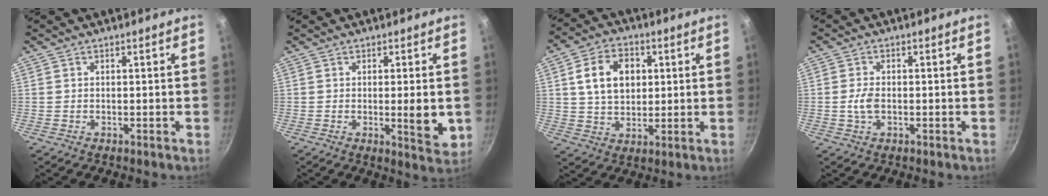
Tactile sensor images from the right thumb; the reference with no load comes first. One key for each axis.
{"total": 6.2, "fx": -0.4, "fy": 1.5, "fz": 6.0, "tx": -0.085, "ty": -0.016, "tz": -0.004}
{"total": 11.2, "fx": 2.4, "fy": 8.1, "fz": 7.4, "tx": -0.104, "ty": 0.002, "tz": 0.040}
{"total": 3.2, "fx": -0.5, "fy": 1.9, "fz": 2.5, "tx": -0.051, "ty": 0.007, "tz": -0.012}